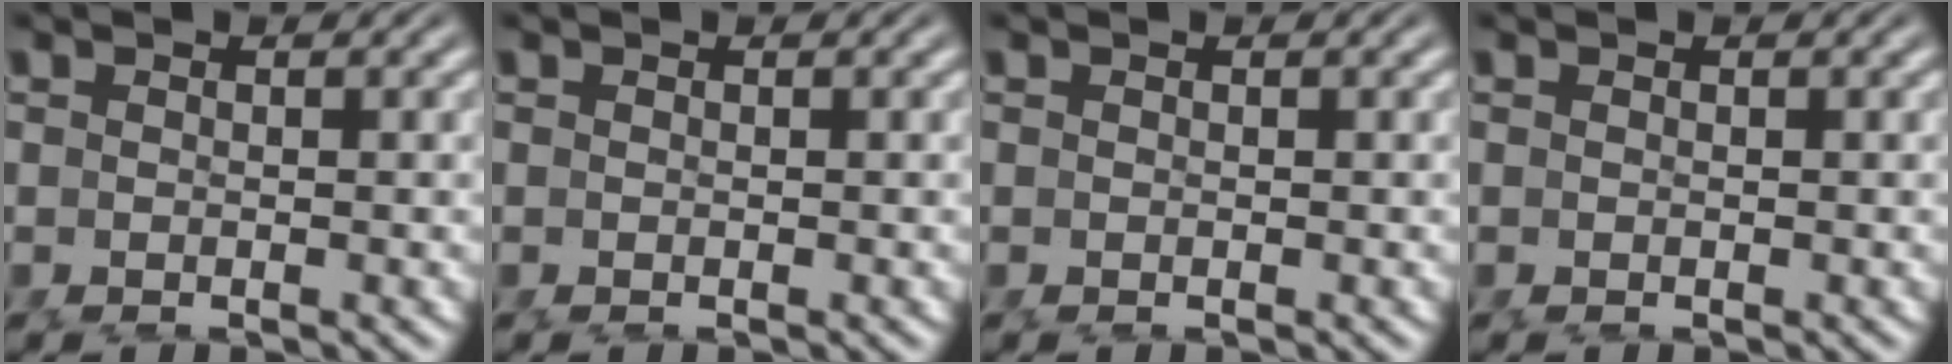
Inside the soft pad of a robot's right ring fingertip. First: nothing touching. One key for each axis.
{"total": 0.0}
{"total": 0.0}
{"total": 0.0}